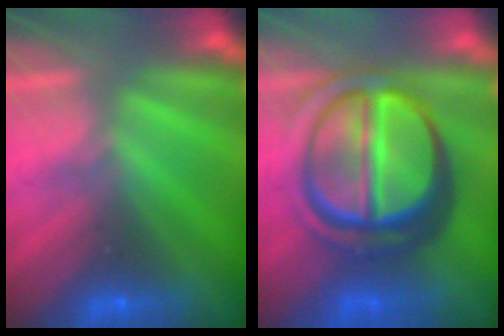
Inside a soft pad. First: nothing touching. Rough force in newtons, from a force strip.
{"total": 7.0}